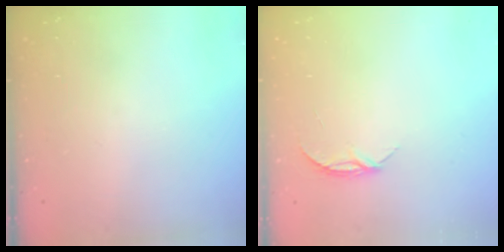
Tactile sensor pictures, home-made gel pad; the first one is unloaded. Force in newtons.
{"total": 4.3, "press": 4.3, "slide": 0.5}